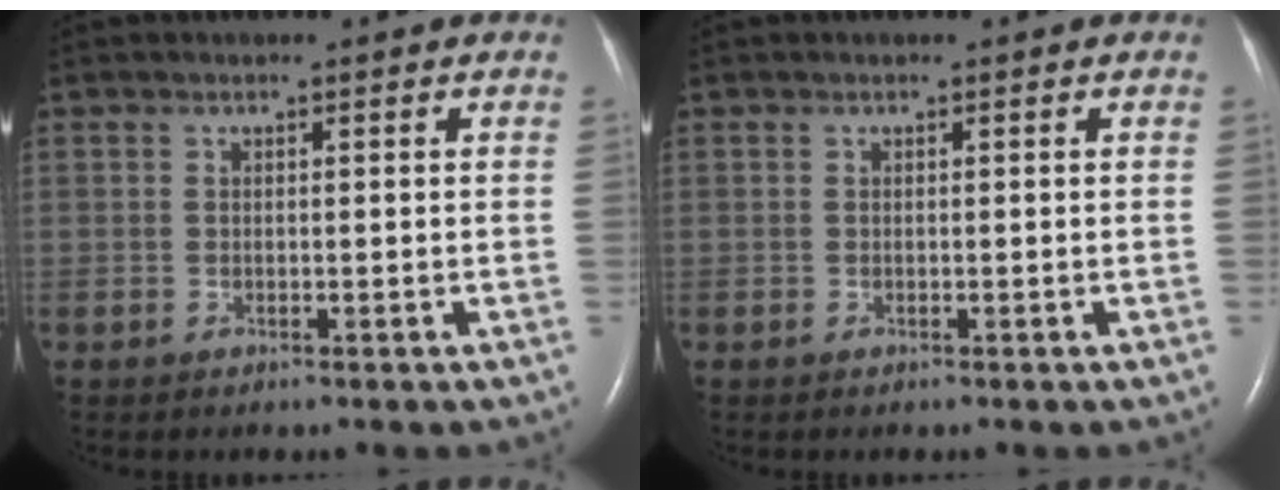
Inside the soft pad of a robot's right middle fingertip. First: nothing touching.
{"total": 0.0}